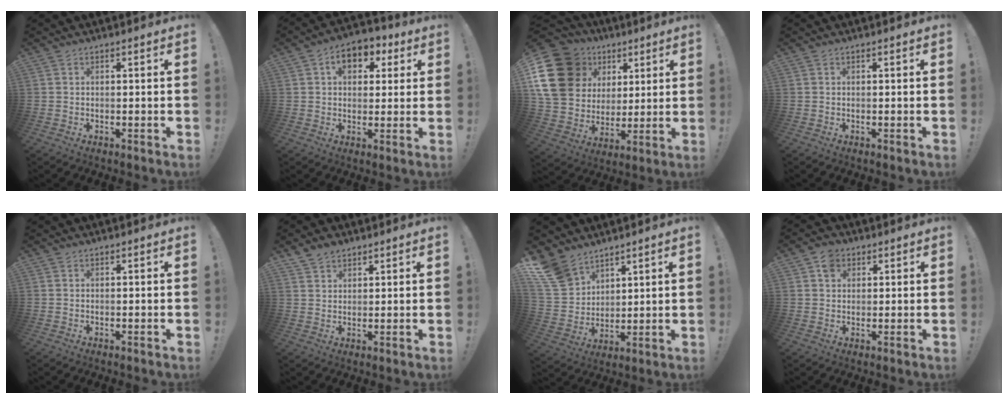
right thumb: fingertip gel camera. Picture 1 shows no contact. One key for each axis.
{"total": 8.6, "fx": 3.2, "fy": 6.2, "fz": 5.1, "tx": -0.069, "ty": -0.006, "tz": 0.057}
{"total": 21.6, "fx": 7.7, "fy": 17.1, "fz": 10.8, "tx": -0.194, "ty": -0.029, "tz": 0.176}
{"total": 0.0}
{"total": 0.0}
{"total": 4.0, "fx": 3.2, "fy": 2.2, "fz": 1.0, "tx": -0.019, "ty": -0.016, "tz": 0.060}
{"total": 12.0, "fx": 9.0, "fy": 7.1, "fz": 3.6, "tx": -0.078, "ty": -0.060, "tz": 0.180}
{"total": 4.4, "fx": 2.1, "fy": 3.4, "fz": 1.8, "tx": -0.024, "ty": -0.001, "tz": 0.039}